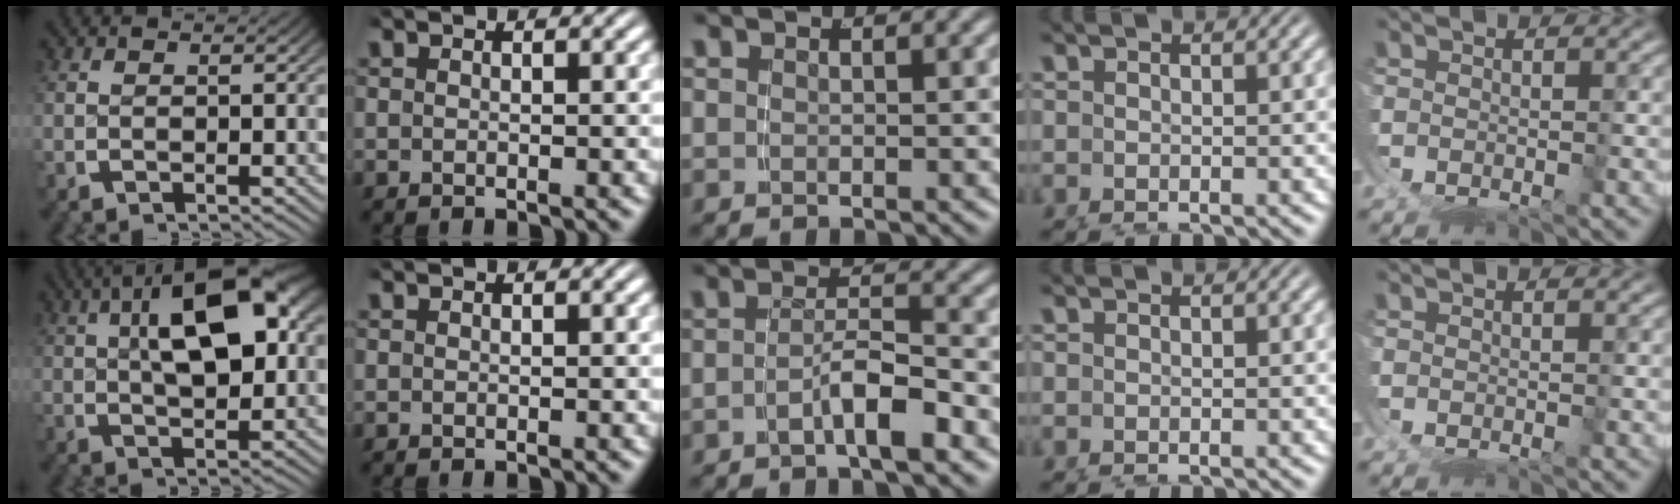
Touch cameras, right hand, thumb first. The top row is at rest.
{"thumb": {"total": 11.5, "force": [3.1, 5.4, 9.6], "torque": [-0.142, 0.015, 0.045]}, "middle": {"total": 3.3, "force": [-2.2, 0.2, 2.4], "torque": [-0.036, 0.001, -0.039]}}